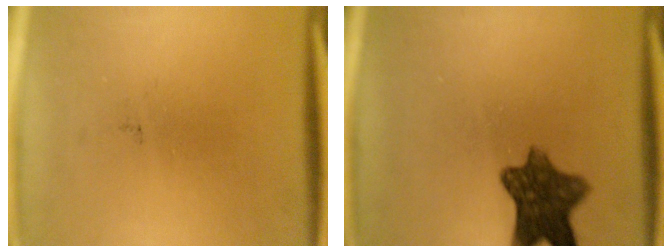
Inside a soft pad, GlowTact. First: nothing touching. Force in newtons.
{"total": 9.0}